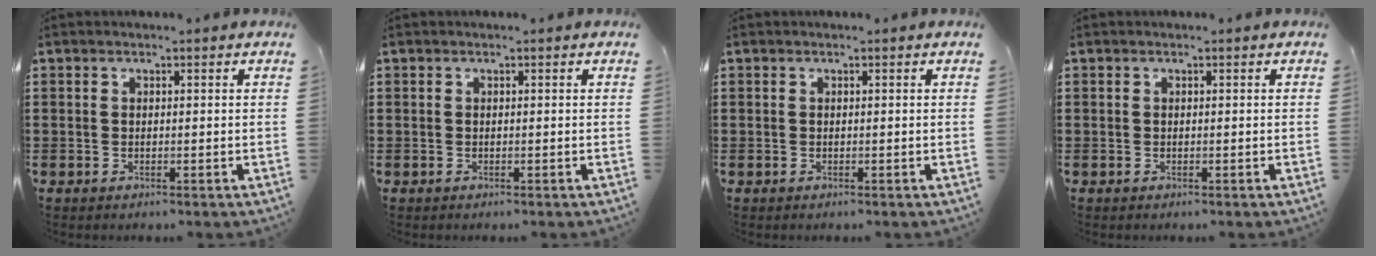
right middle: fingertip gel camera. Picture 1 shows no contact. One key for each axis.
{"total": 0.0}
{"total": 0.0}
{"total": 0.0}